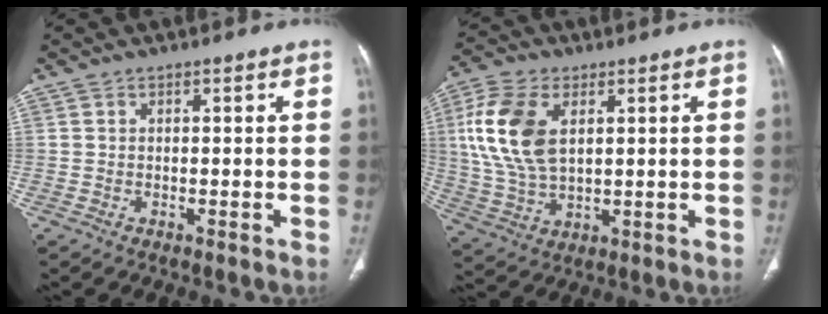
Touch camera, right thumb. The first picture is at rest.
{"total": 14.2, "force": [3.6, 8.2, 10.9], "torque": [-0.232, -0.004, 0.074]}